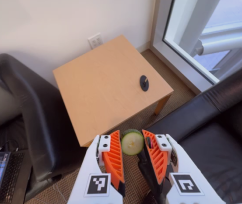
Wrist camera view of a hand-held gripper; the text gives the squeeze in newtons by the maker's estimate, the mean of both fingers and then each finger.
{"total": 6.2, "left": 5.9, "right": 6.5}